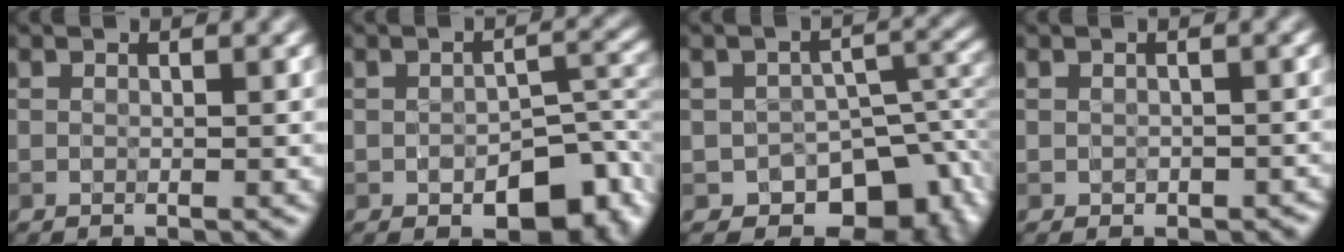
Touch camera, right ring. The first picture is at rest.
{"total": 6.4, "force": [-2.6, 3.6, 4.6], "torque": [-0.059, -0.005, -0.036]}
{"total": 8.5, "force": [-4.3, 5.4, 5.0], "torque": [-0.047, -0.023, -0.056]}
{"total": 1.3, "force": [-0.5, 1.0, 0.6], "torque": [-0.007, -0.008, -0.006]}